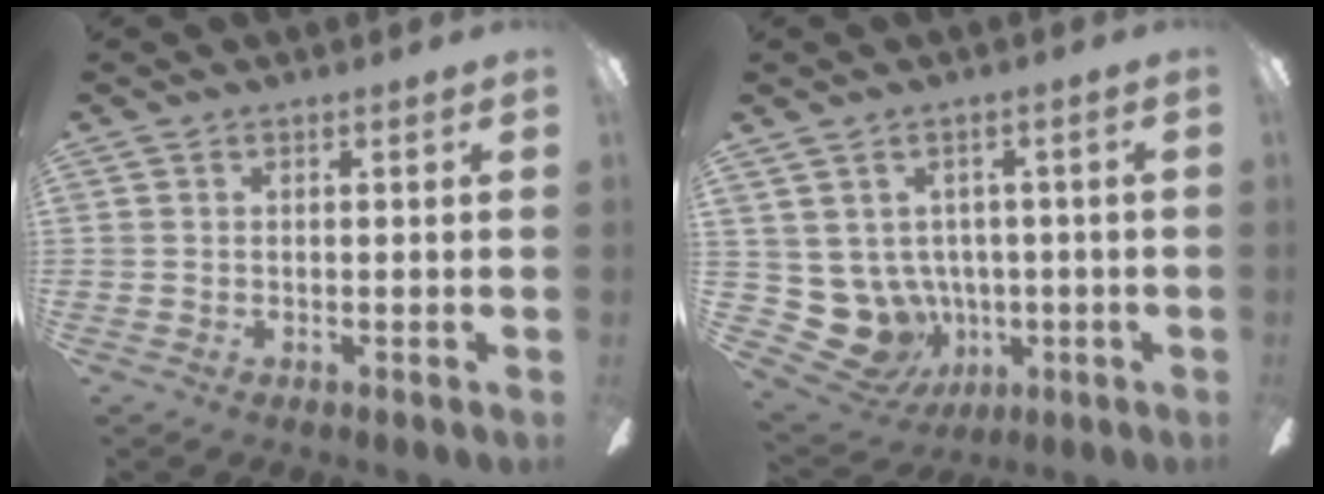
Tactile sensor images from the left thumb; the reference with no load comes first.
{"total": 8.8, "force": [-0.9, 8.3, 2.7], "torque": [-0.116, -0.008, -0.009]}